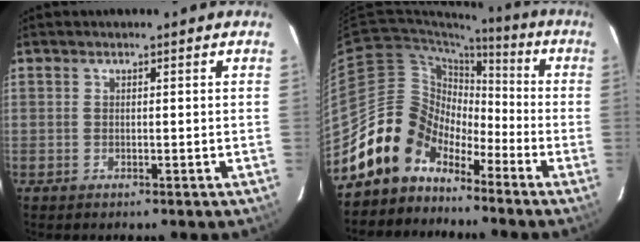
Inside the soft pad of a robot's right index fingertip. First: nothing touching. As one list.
[{"total": 11.3, "force": [-7.9, 8.0, 1.6], "torque": [-0.035, 0.040, -0.157]}]